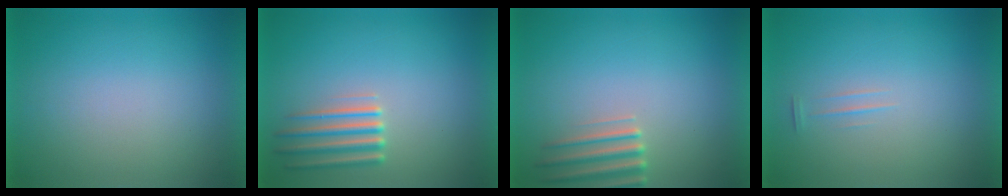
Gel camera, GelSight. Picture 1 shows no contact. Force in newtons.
{"total": 2.3}
{"total": 2.8}
{"total": 1.4}